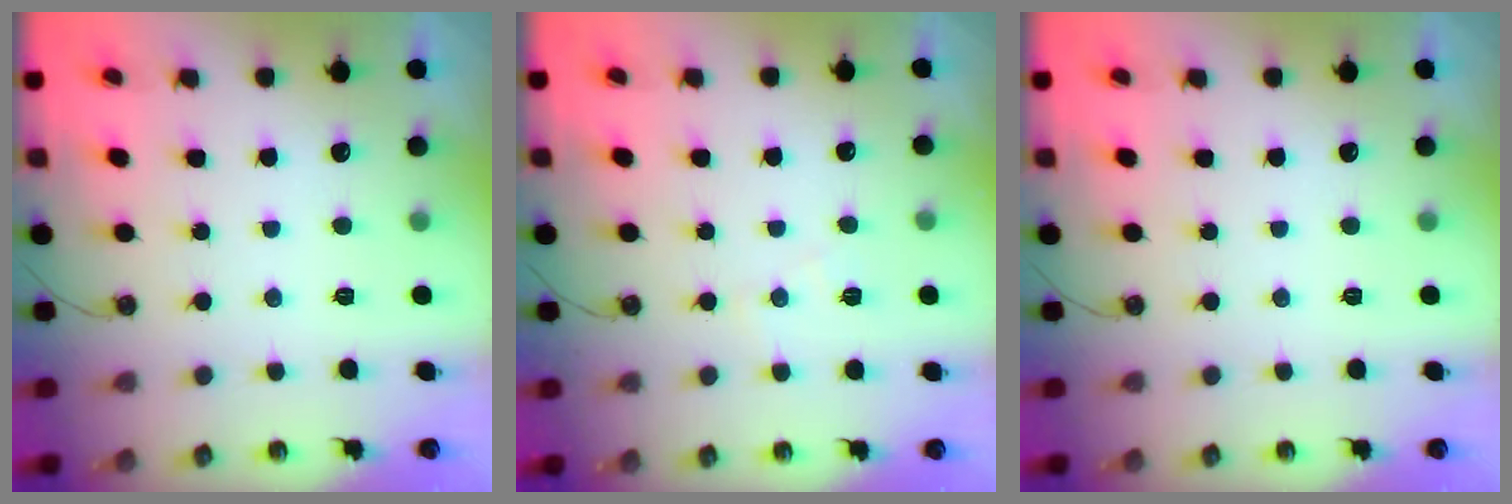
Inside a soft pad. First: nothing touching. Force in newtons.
{"total": 6.6, "press": 6.5, "slide": 0.9}
{"total": 0.0}